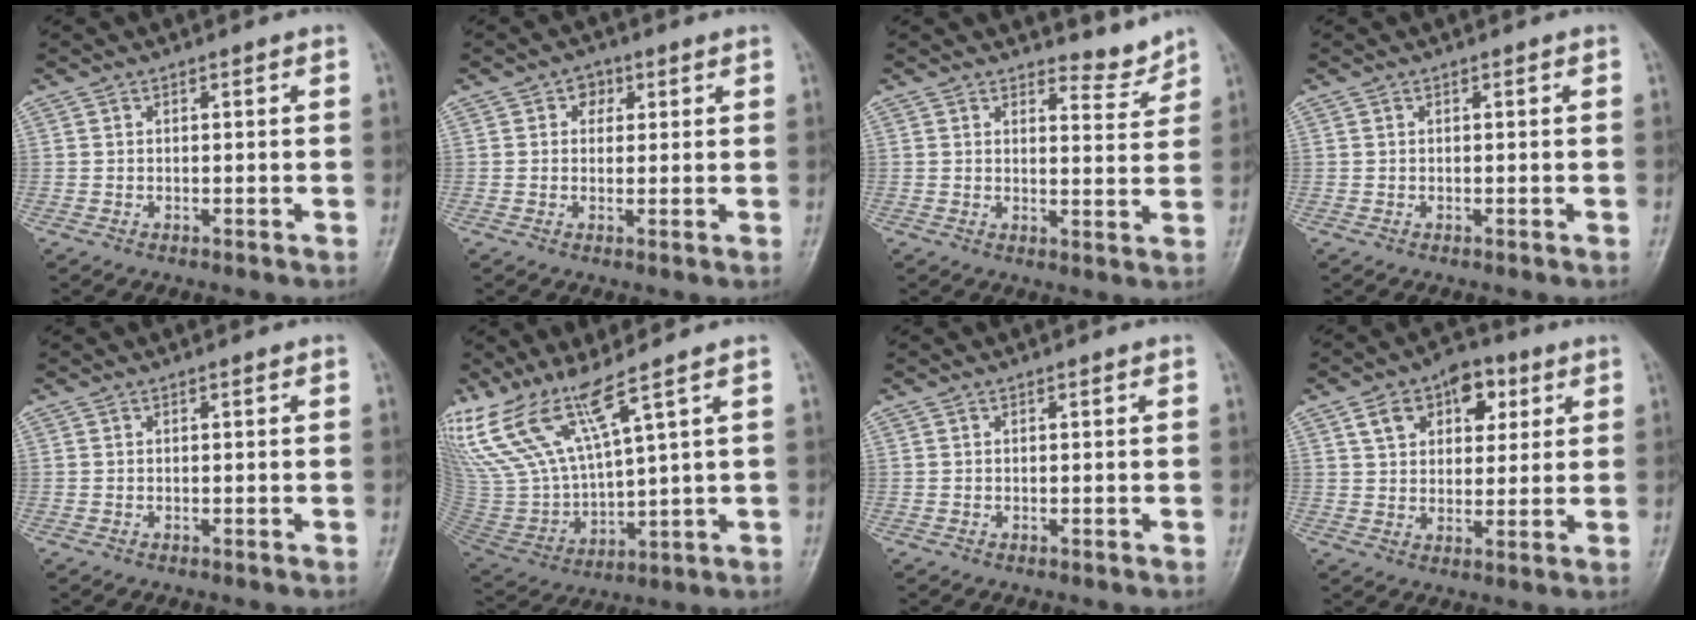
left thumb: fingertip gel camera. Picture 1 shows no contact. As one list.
[{"total": 2.9, "force": [1.2, 2.3, 1.2], "torque": [0.004, -0.001, 0.011]}, {"total": 4.0, "force": [3.9, 0.9, 0.2], "torque": [0.010, -0.044, 0.055]}, {"total": 0.0}, {"total": 0.0}, {"total": 13.1, "force": [9.7, 1.4, 8.7], "torque": [-0.184, -0.055, 0.217]}, {"total": 0.0}, {"total": 11.6, "force": [5.1, 7.6, 7.1], "torque": [-0.070, -0.003, 0.080]}]